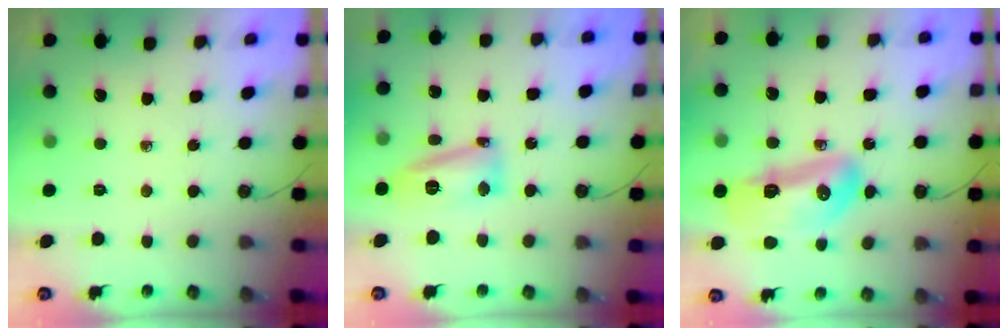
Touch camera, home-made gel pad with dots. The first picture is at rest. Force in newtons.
{"total": 13.5, "press": 13.4, "slide": 1.4}
{"total": 15.3, "press": 15.2, "slide": 1.8}